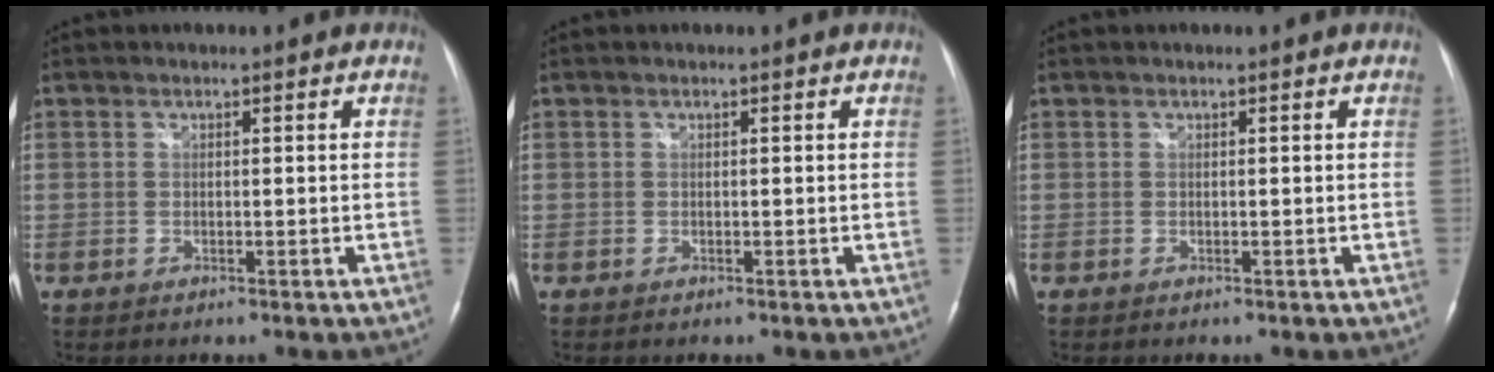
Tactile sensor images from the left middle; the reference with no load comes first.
{"total": 0.0}
{"total": 0.0}